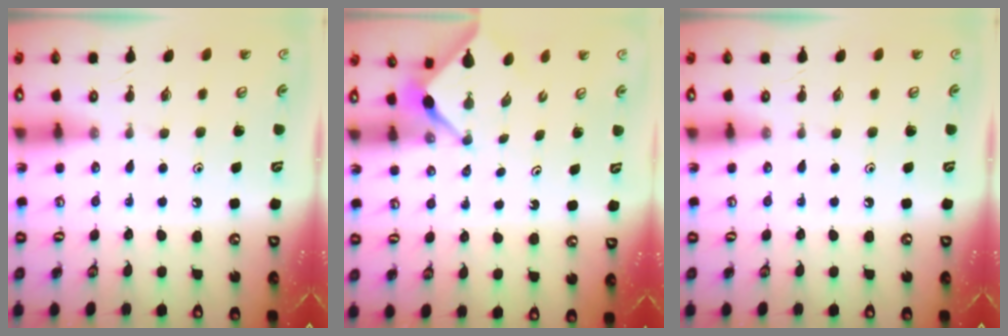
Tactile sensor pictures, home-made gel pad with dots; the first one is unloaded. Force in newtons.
{"total": 3.0, "press": 3.0, "slide": 0.4}
{"total": 0.0}